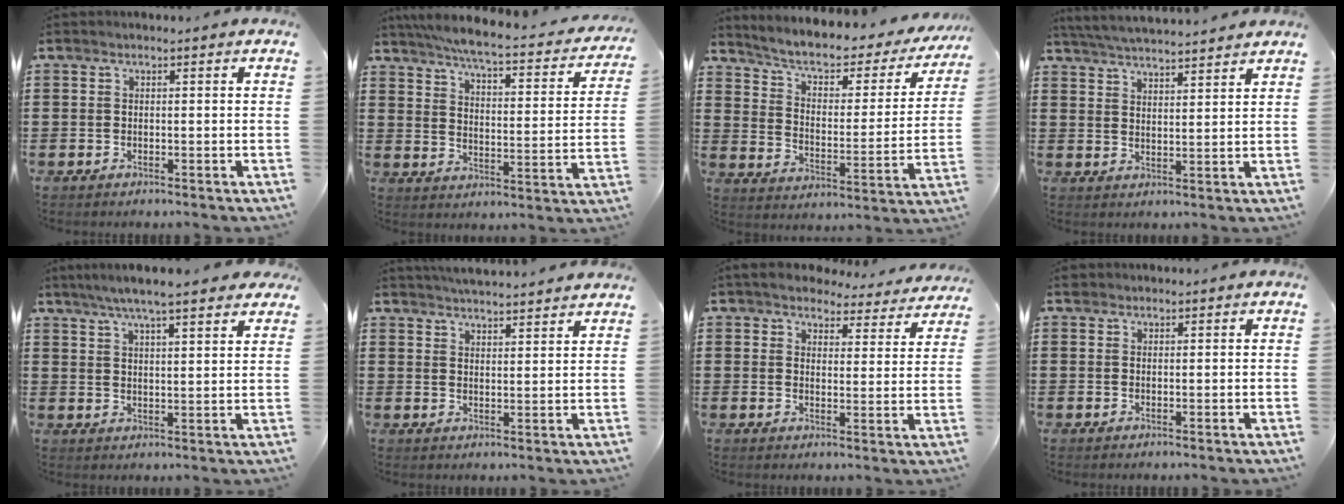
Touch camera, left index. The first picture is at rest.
{"total": 5.3, "force": [4.8, -0.3, 2.4], "torque": [-0.071, -0.038, 0.075]}
{"total": 5.0, "force": [3.4, 1.9, 3.1], "torque": [-0.076, -0.022, 0.049]}
{"total": 4.5, "force": [4.5, -0.4, 0.7], "torque": [-0.029, -0.023, 0.079]}
{"total": 6.0, "force": [5.1, 0.4, 3.2], "torque": [-0.077, -0.011, 0.088]}
{"total": 3.8, "force": [3.8, -0.3, 0.3], "torque": [-0.016, -0.017, 0.068]}
{"total": 4.4, "force": [4.3, 0.8, 0.9], "torque": [-0.039, -0.022, 0.075]}
{"total": 0.8, "force": [0.6, 0.4, 0.1], "torque": [-0.004, 0.004, 0.012]}